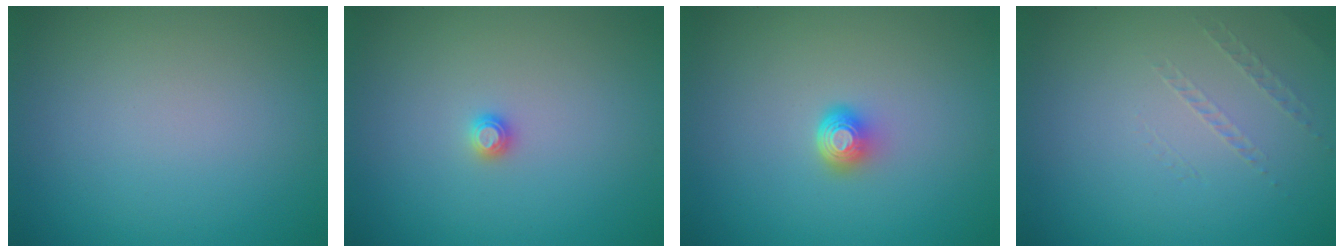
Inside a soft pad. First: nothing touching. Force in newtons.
{"total": 0.8, "press": 0.8, "slide": 0.1}
{"total": 2.0, "press": 1.3, "slide": 1.5}
{"total": 0.9, "press": 0.1, "slide": 0.9}